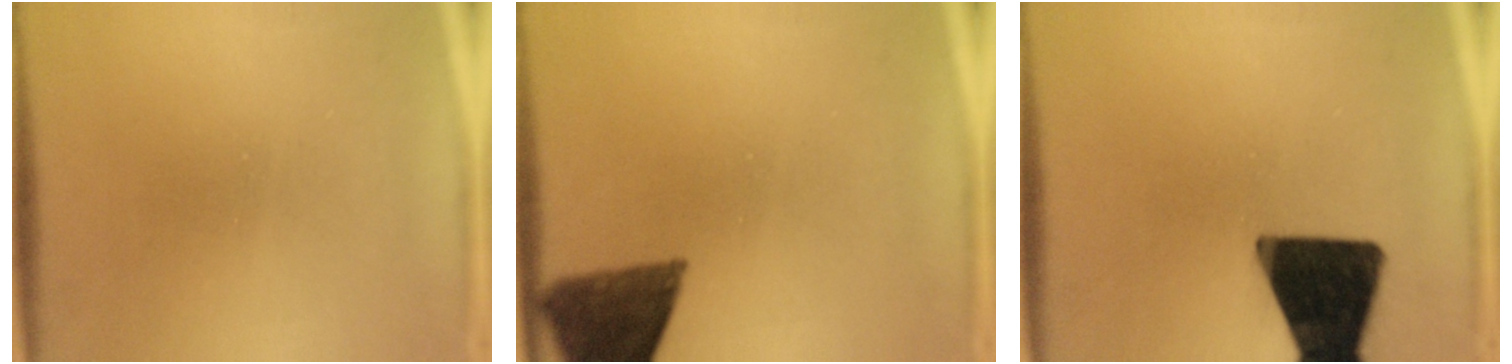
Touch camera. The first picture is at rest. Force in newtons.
{"total": 9.0}
{"total": 18.9}